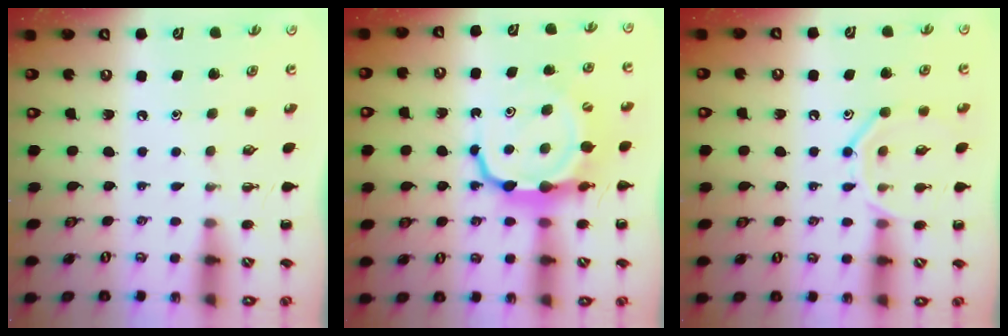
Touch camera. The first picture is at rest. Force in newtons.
{"total": 9.1, "press": 9.0, "slide": 1.7}
{"total": 10.8, "press": 10.8, "slide": 0.9}